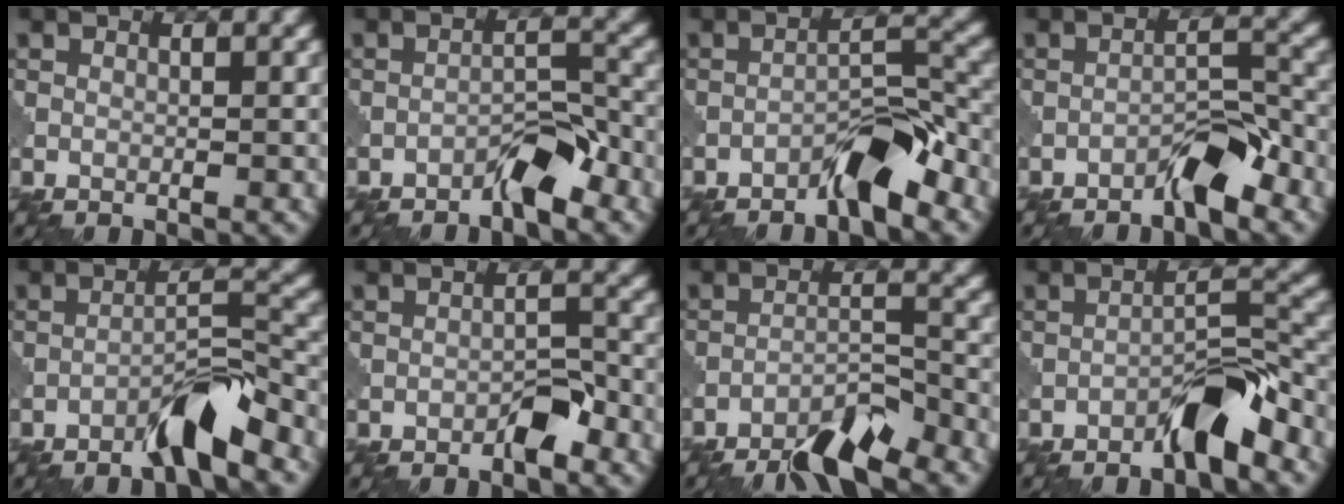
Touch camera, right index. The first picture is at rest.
{"total": 3.0, "force": [-2.4, 0.6, 1.7], "torque": [-0.025, 0.016, -0.043]}
{"total": 4.2, "force": [-3.1, 0.9, 2.7], "torque": [-0.042, 0.021, -0.056]}
{"total": 3.3, "force": [-2.6, 0.6, 2.0], "torque": [-0.029, 0.017, -0.046]}
{"total": 4.6, "force": [-3.3, 0.5, 3.1], "torque": [-0.052, 0.016, -0.064]}
{"total": 2.4, "force": [-1.6, 0.8, 1.7], "torque": [-0.020, 0.010, -0.028]}
{"total": 5.7, "force": [-4.6, 0.8, 3.2], "torque": [-0.055, 0.003, -0.084]}
{"total": 4.6, "force": [-3.2, 1.0, 3.2], "torque": [-0.050, 0.020, -0.058]}